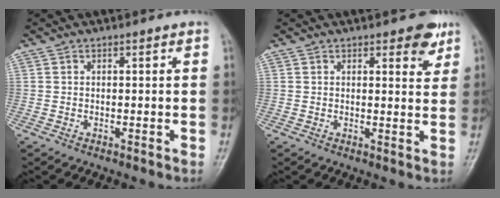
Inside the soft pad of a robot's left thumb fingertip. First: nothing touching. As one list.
[{"total": 4.3, "force": [2.5, 1.8, 2.9], "torque": [-0.023, -0.013, 0.028]}]